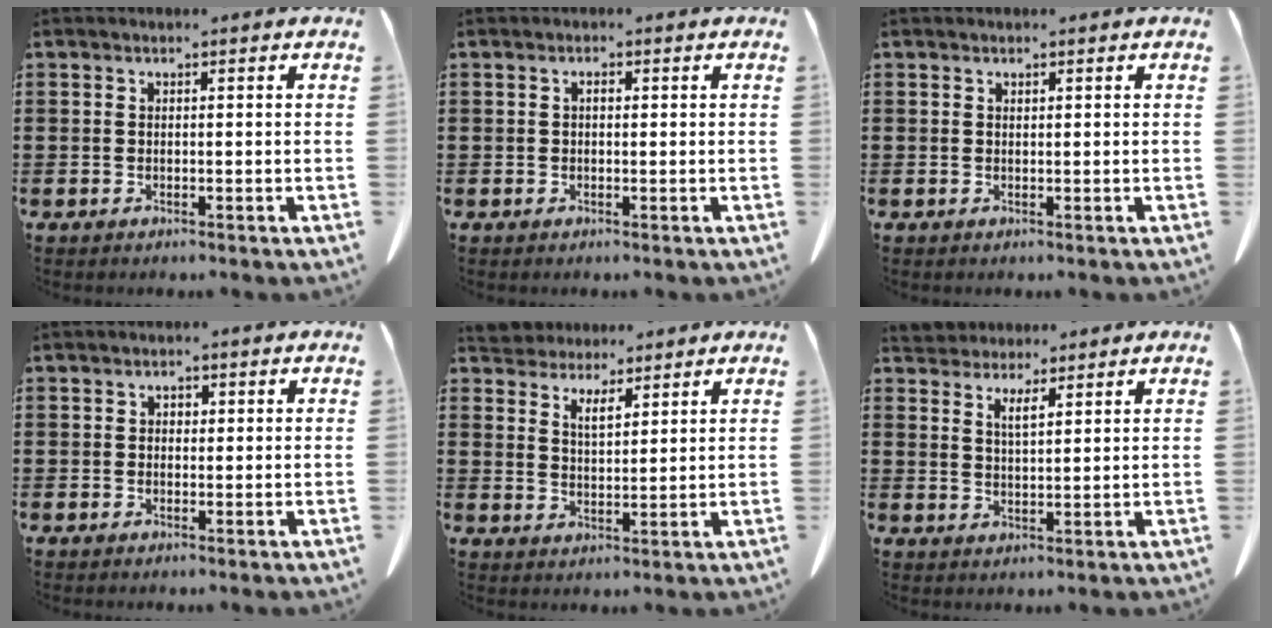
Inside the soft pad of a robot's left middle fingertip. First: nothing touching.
{"total": 0.9, "force": [0.1, 0.6, 0.7], "torque": [-0.016, 0.006, 0.000]}
{"total": 0.0}
{"total": 0.9, "force": [0.2, 0.8, 0.4], "torque": [-0.011, 0.007, 0.004]}
{"total": 4.6, "force": [4.1, 1.8, 1.1], "torque": [-0.037, -0.008, 0.074]}
{"total": 3.3, "force": [2.9, 0.9, 1.3], "torque": [-0.032, -0.003, 0.053]}